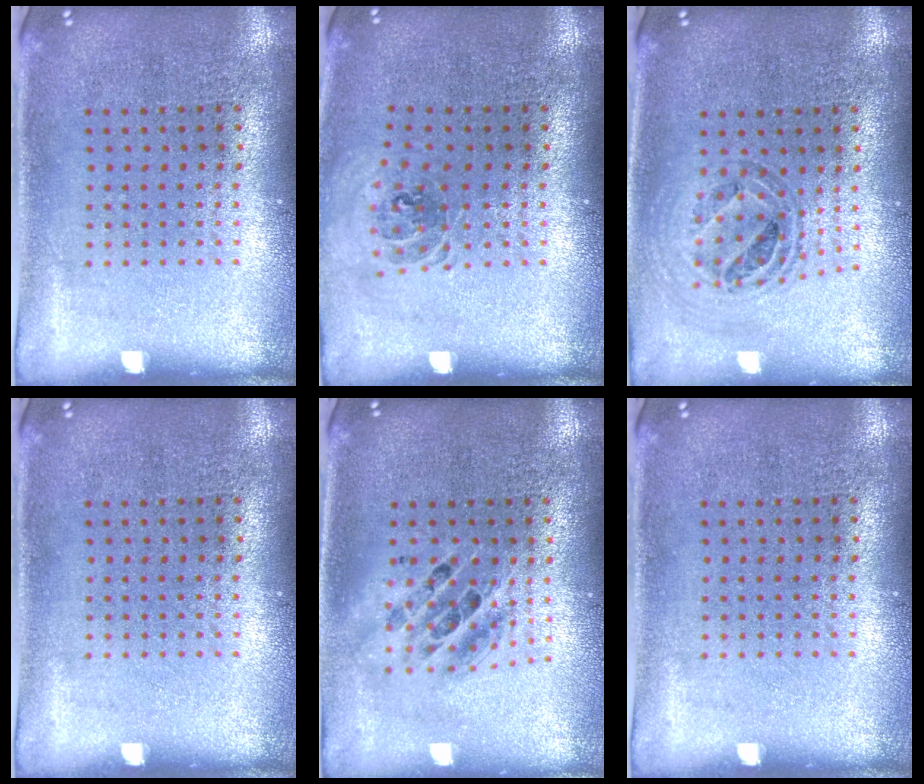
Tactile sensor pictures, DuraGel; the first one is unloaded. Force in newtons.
{"total": 0.9, "press": 0.9, "slide": 0.2}
{"total": 0.9, "press": 0.9, "slide": 0.1}
{"total": 0.0}
{"total": 1.5, "press": 1.3, "slide": 0.8}
{"total": 0.0}